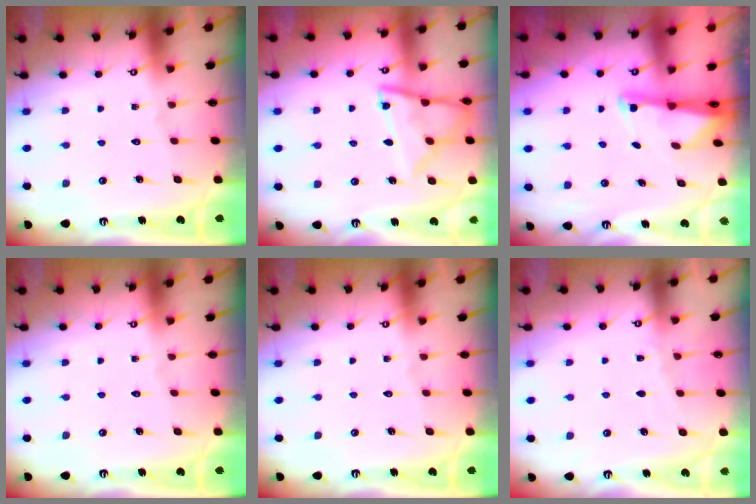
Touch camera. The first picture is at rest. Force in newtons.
{"total": 12.3, "press": 12.3, "slide": 0.7}
{"total": 2.0, "press": 2.0, "slide": 0.3}
{"total": 0.0}
{"total": 0.0}
{"total": 3.2, "press": 3.2, "slide": 0.4}